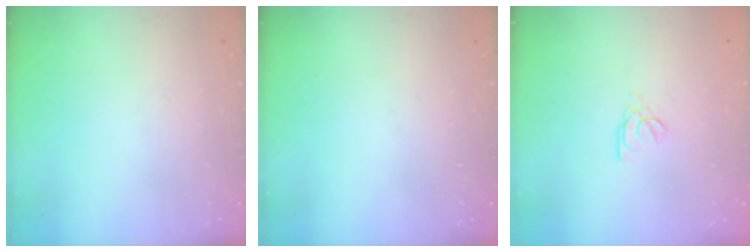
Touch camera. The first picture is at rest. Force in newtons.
{"total": 0.0}
{"total": 2.5, "press": 2.5, "slide": 0.5}